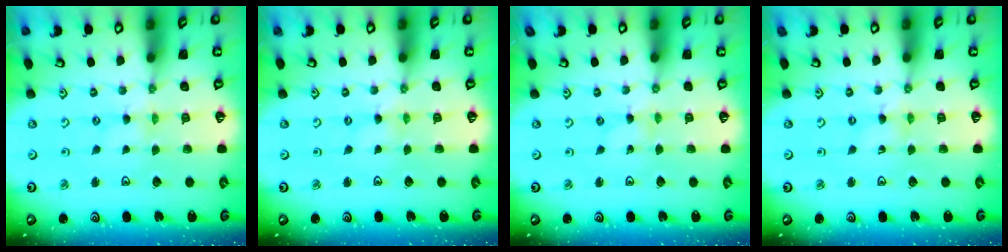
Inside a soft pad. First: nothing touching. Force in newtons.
{"total": 0.0}
{"total": 0.0}
{"total": 0.7, "press": 0.7, "slide": 0.2}